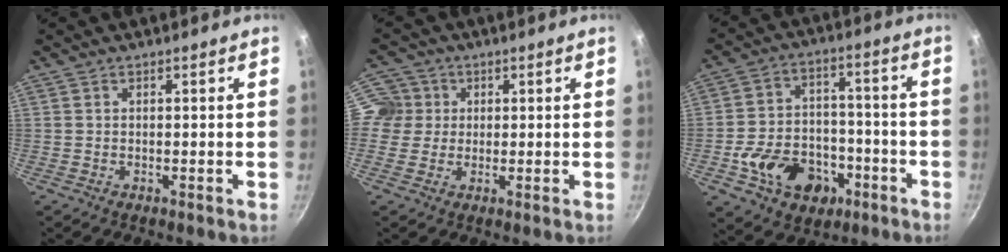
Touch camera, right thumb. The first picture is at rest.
{"total": 5.7, "force": [1.2, 5.5, 0.9], "torque": [0.025, 0.004, 0.006]}
{"total": 15.4, "force": [-6.2, 11.3, 8.4], "torque": [-0.112, 0.054, -0.088]}